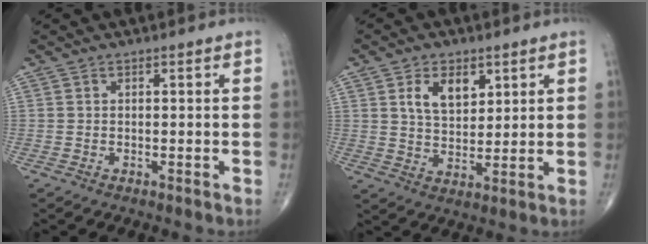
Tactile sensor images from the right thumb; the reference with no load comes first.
{"total": 7.7, "force": [3.4, 4.7, 5.1], "torque": [-0.068, -0.020, 0.063]}